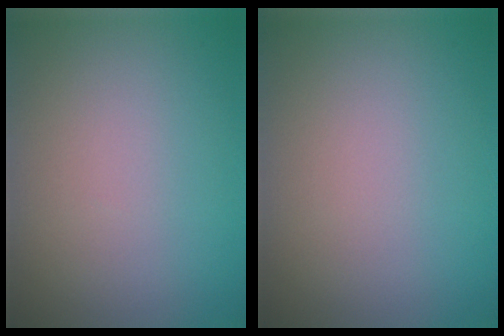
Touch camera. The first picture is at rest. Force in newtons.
{"total": 0.0}